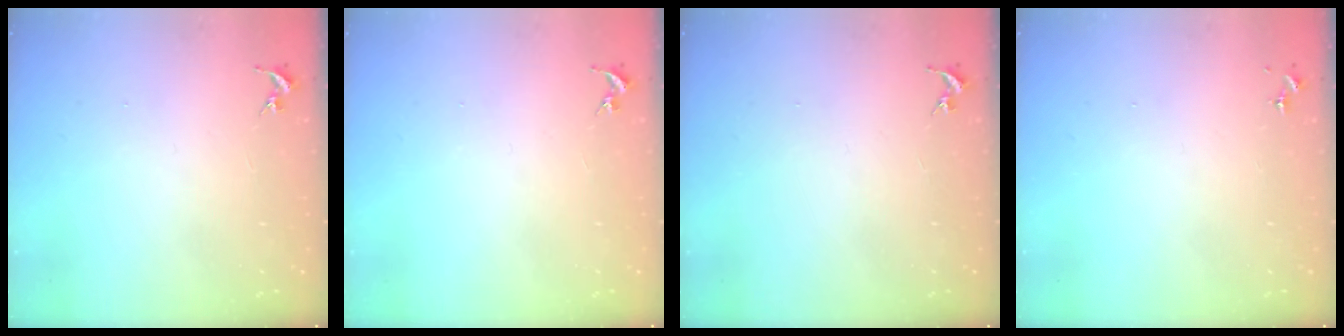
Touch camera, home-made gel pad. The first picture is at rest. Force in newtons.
{"total": 0.0}
{"total": 0.0}
{"total": 0.0}